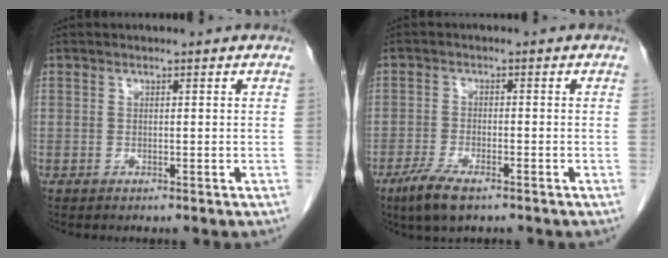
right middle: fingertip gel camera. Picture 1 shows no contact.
{"total": 5.6, "force": [-3.7, 1.4, 3.9], "torque": [-0.081, -0.010, -0.064]}